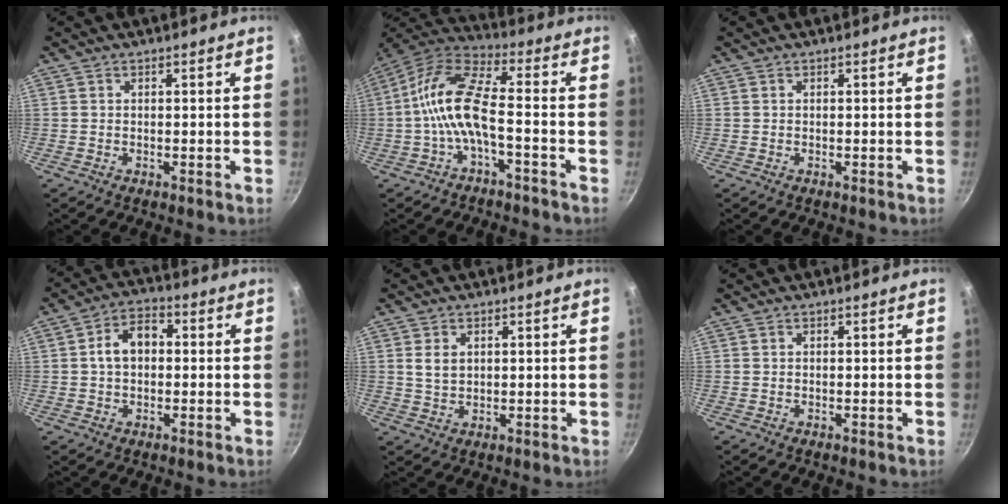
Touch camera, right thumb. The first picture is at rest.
{"total": 11.8, "force": [-3.1, 4.3, 10.5], "torque": [-0.223, 0.046, -0.072]}
{"total": 0.0}
{"total": 7.2, "force": [0.4, 5.0, 5.2], "torque": [-0.066, 0.025, -0.003]}
{"total": 3.3, "force": [1.1, 2.2, 2.2], "torque": [-0.035, -0.005, 0.023]}
{"total": 0.0}